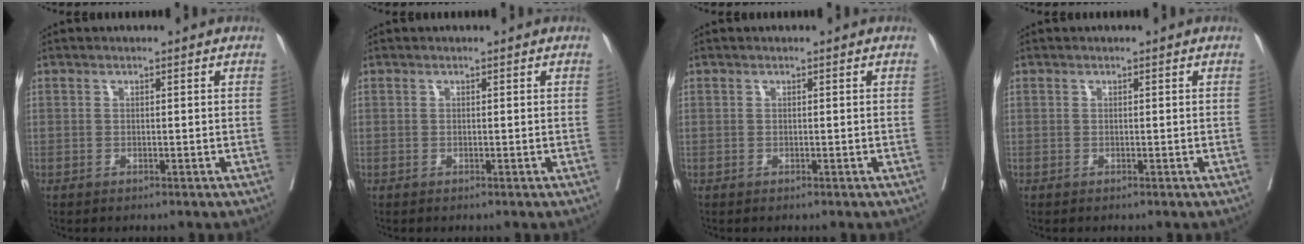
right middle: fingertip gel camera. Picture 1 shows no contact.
{"total": 0.0}
{"total": 0.0}
{"total": 0.0}